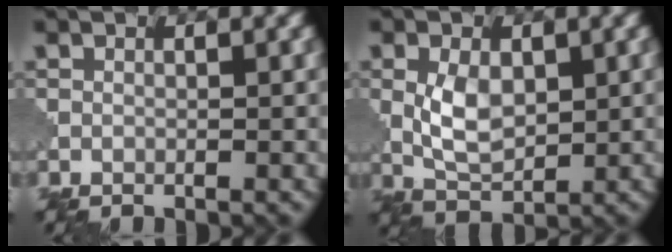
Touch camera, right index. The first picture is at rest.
{"total": 3.7, "force": [0.8, 2.3, 2.7], "torque": [-0.062, 0.000, 0.020]}